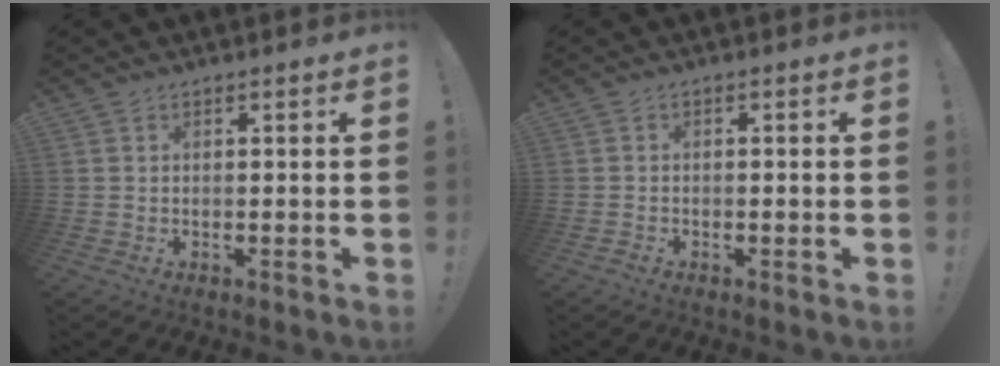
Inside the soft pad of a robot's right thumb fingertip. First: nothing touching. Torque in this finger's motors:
{"motor_torque": [0.23, -0.12, -0.05, -0.40, 0.14]}